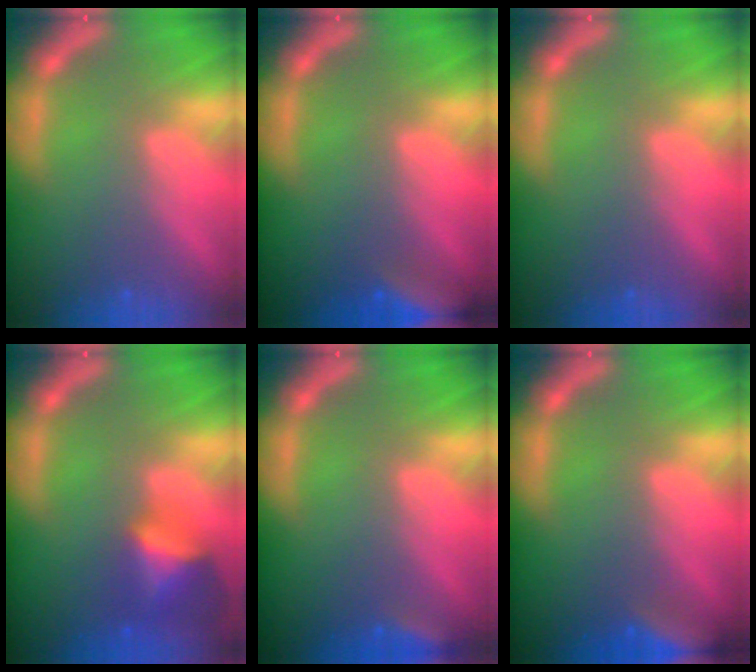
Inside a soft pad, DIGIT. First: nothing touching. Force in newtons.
{"total": 6.0}
{"total": 0.0}
{"total": 4.5}
{"total": 2.4}
{"total": 5.5}